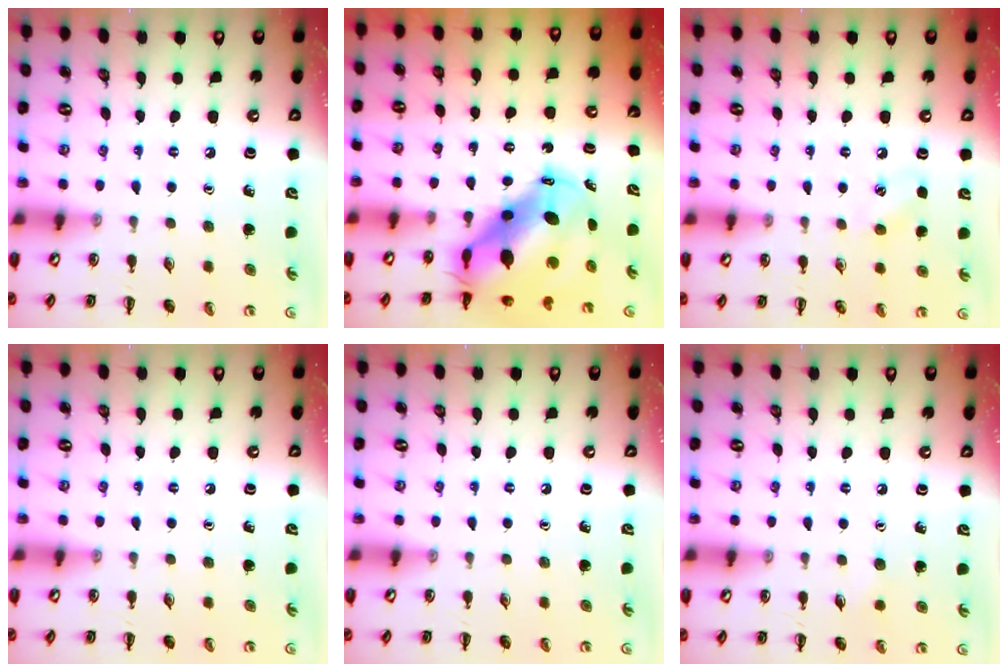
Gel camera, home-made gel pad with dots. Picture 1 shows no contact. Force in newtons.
{"total": 11.6, "press": 11.2, "slide": 3.0}
{"total": 3.8, "press": 3.6, "slide": 1.0}
{"total": 0.0}
{"total": 0.0}
{"total": 3.7, "press": 3.6, "slide": 0.9}